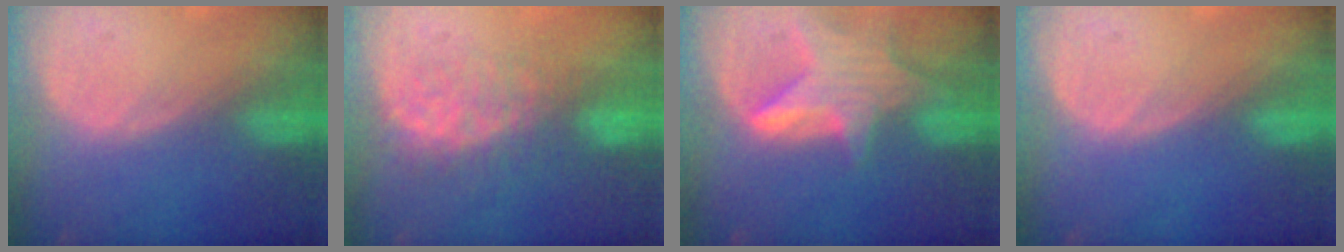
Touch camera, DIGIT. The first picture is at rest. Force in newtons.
{"total": 7.6, "press": 7.3, "slide": 1.9}
{"total": 8.0, "press": 7.2, "slide": 3.4}
{"total": 0.0}